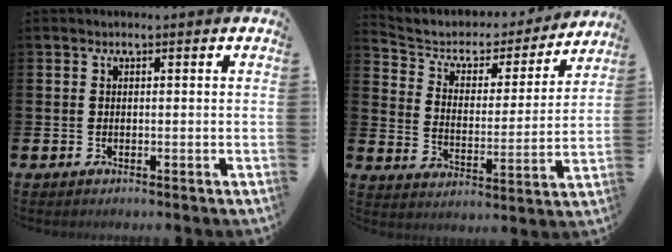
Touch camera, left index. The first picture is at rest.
{"total": 5.1, "force": [4.4, 2.4, 0.9], "torque": [-0.055, -0.033, 0.067]}